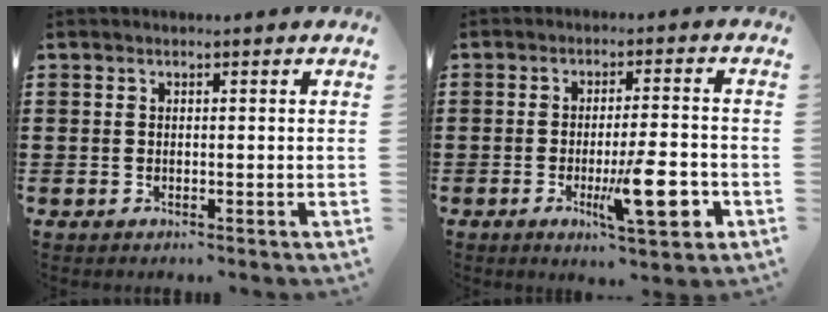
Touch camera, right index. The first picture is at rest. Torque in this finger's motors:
{"motor_torque": [1.25, -0.89, 0.44, 0.09]}